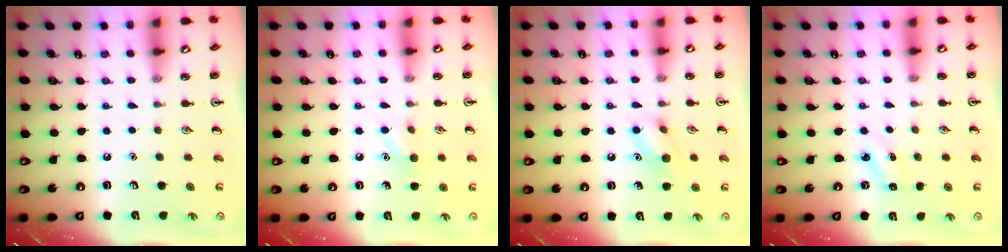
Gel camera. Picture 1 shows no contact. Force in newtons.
{"total": 6.0, "press": 5.8, "slide": 1.8}
{"total": 8.3, "press": 8.2, "slide": 1.4}
{"total": 2.5, "press": 2.3, "slide": 0.9}